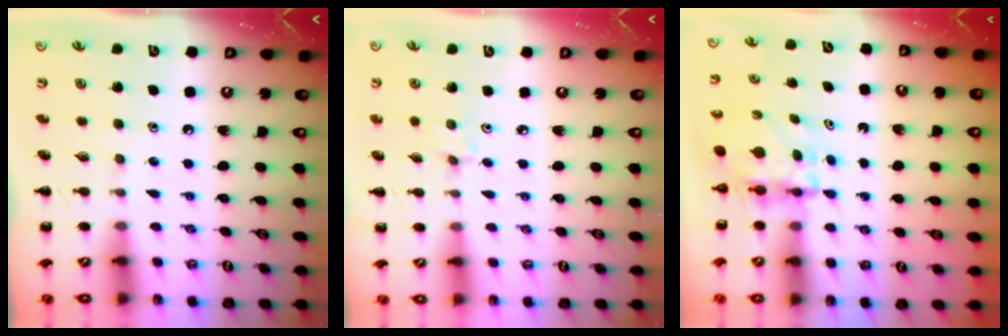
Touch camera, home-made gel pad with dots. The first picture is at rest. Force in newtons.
{"total": 1.7, "press": 1.6, "slide": 0.6}
{"total": 3.9, "press": 3.9, "slide": 0.3}